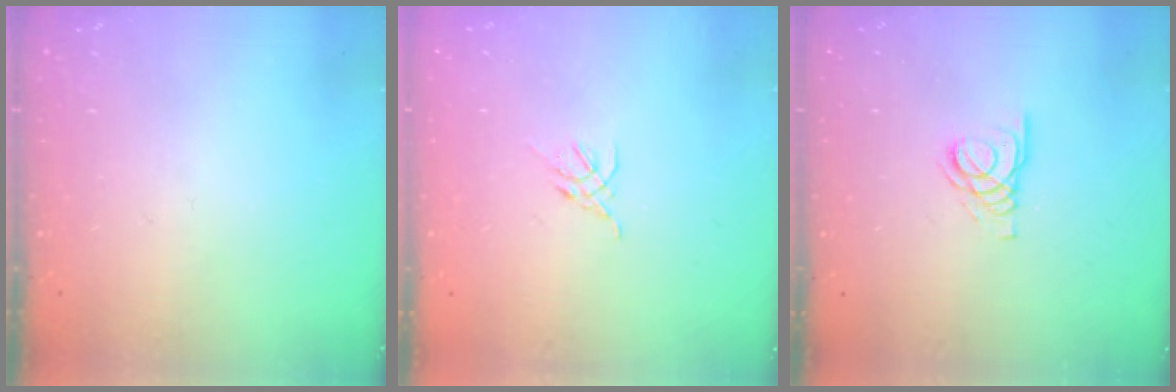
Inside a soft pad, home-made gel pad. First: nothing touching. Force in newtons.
{"total": 2.7, "press": 2.6, "slide": 0.7}
{"total": 2.8, "press": 2.8, "slide": 0.3}